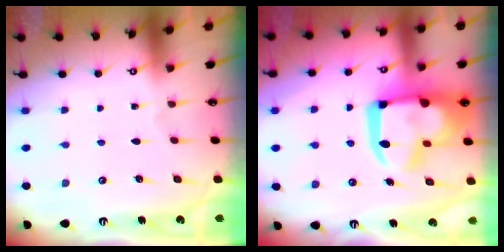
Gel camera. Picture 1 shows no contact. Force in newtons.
{"total": 21.6, "press": 21.5, "slide": 2.1}